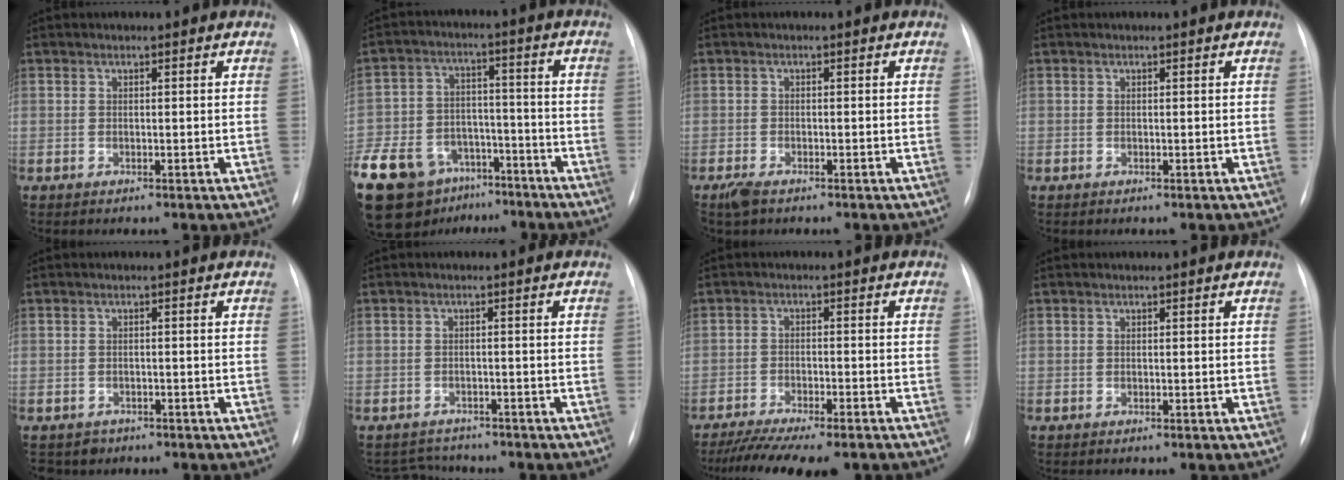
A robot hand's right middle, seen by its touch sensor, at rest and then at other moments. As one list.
[{"total": 22.6, "force": [-14.9, 13.4, 10.3], "torque": [-0.299, -0.005, -0.248]}, {"total": 2.3, "force": [-1.6, 0.9, 1.4], "torque": [-0.034, -0.005, -0.026]}, {"total": 0.0}, {"total": 2.8, "force": [-2.0, 2.0, -0.3], "torque": [0.004, 0.002, -0.030]}, {"total": 3.3, "force": [-3.2, 0.9, -0.6], "torque": [0.002, -0.004, -0.047]}, {"total": 12.5, "force": [-10.5, 2.0, 6.5], "torque": [-0.101, -0.014, -0.154]}, {"total": 0.0}]